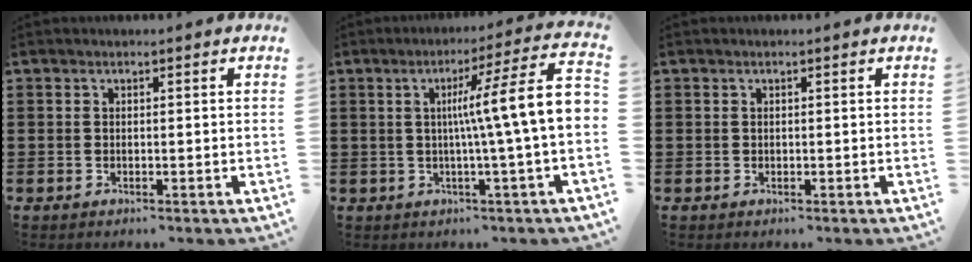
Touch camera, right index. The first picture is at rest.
{"total": 10.6, "force": [0.8, -0.2, 10.6], "torque": [-0.176, -0.017, 0.005]}
{"total": 0.0}